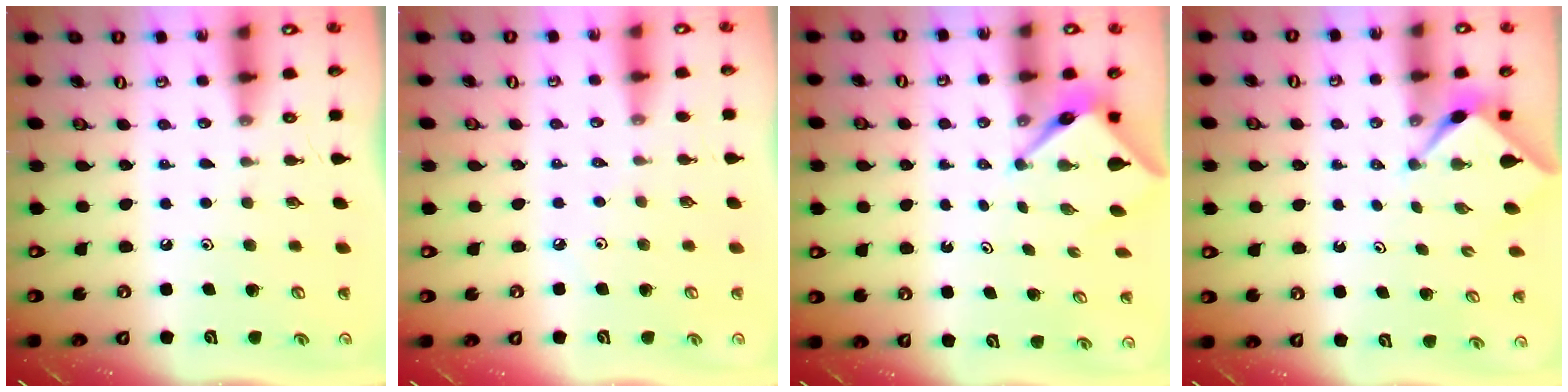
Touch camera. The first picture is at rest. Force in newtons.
{"total": 0.8, "press": 0.7, "slide": 0.3}
{"total": 3.9, "press": 3.9, "slide": 0.2}
{"total": 2.4, "press": 2.4, "slide": 0.3}